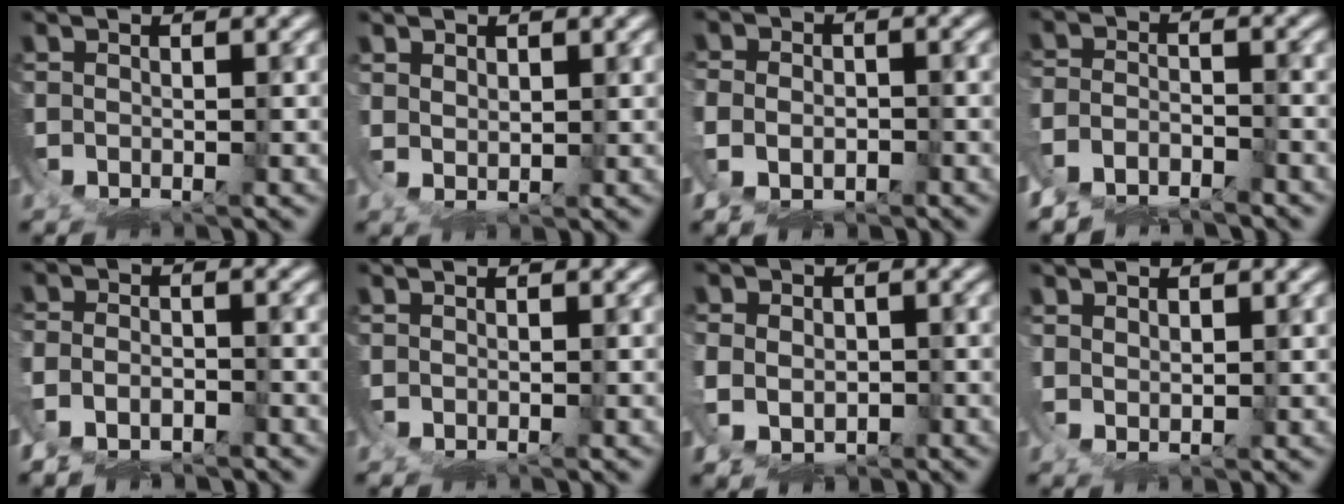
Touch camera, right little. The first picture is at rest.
{"total": 2.1, "force": [1.8, 0.0, 1.0], "torque": [-0.022, -0.006, 0.043]}
{"total": 3.4, "force": [-1.1, 2.1, 2.4], "torque": [-0.057, -0.024, -0.005]}
{"total": 4.9, "force": [-3.6, 2.9, 1.8], "torque": [-0.038, -0.018, -0.060]}
{"total": 3.2, "force": [-2.0, 1.5, 2.0], "torque": [-0.043, -0.014, -0.027]}
{"total": 0.0}
{"total": 4.5, "force": [-0.4, 3.4, 2.9], "torque": [-0.065, -0.027, 0.008]}
{"total": 1.9, "force": [1.7, -0.3, 0.7], "torque": [-0.014, -0.003, 0.040]}